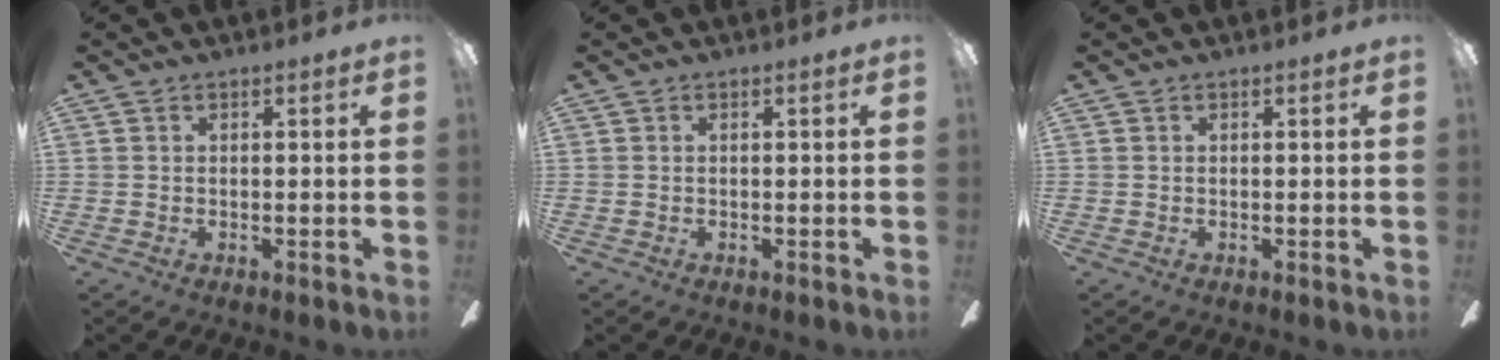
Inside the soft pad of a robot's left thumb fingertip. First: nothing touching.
{"total": 0.0}
{"total": 0.0}